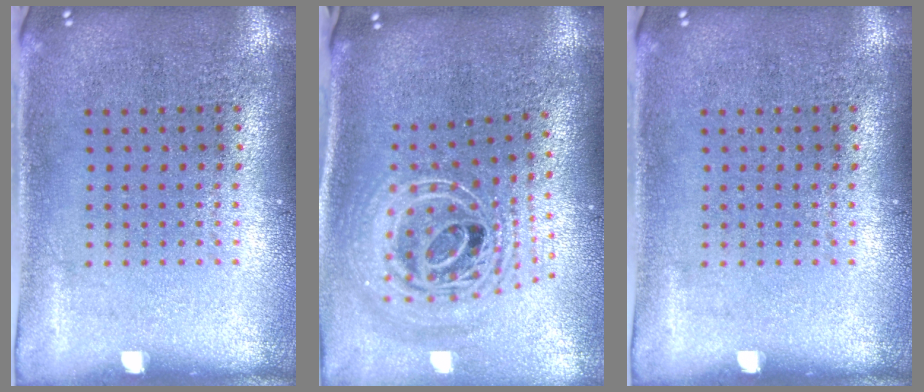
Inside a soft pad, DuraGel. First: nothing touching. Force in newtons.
{"total": 2.8, "press": 2.0, "slide": 1.9}
{"total": 0.0}